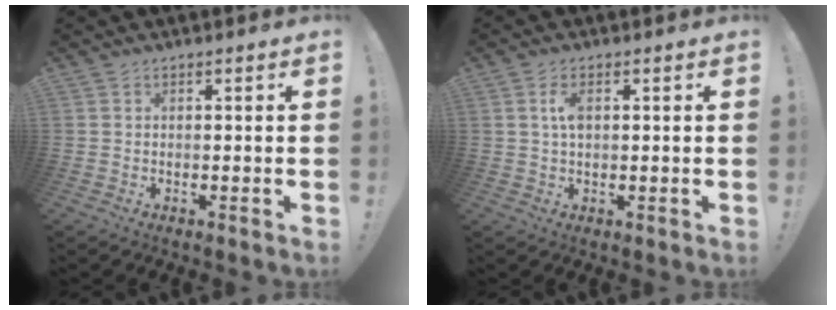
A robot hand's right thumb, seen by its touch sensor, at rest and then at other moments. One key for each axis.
{"total": 3.9, "fx": 0.8, "fy": 2.1, "fz": 3.2, "tx": -0.050, "ty": 0.001, "tz": 0.009}